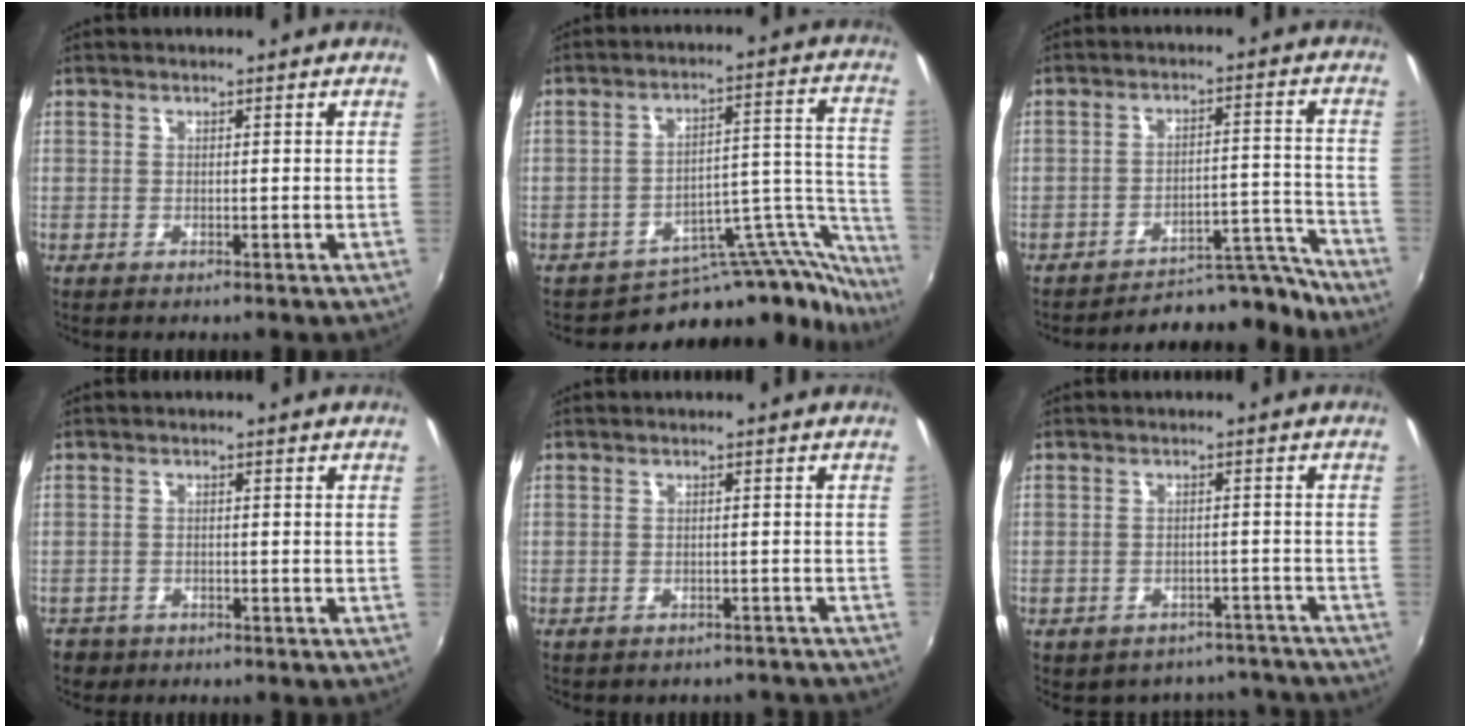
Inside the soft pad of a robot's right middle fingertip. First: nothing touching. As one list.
[{"total": 17.5, "force": [-15.9, 5.8, 4.5], "torque": [-0.035, 0.056, -0.225]}, {"total": 13.9, "force": [-13.6, 2.1, 2.0], "torque": [-0.027, 0.043, -0.184]}, {"total": 3.5, "force": [-2.4, 2.4, 0.9], "torque": [-0.033, -0.004, -0.037]}, {"total": 6.6, "force": [-5.9, 2.5, 1.6], "torque": [-0.033, -0.003, -0.063]}, {"total": 11.6, "force": [-9.9, 5.4, 2.5], "torque": [-0.058, 0.017, -0.105]}]